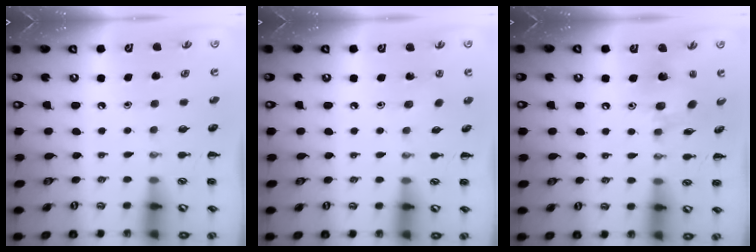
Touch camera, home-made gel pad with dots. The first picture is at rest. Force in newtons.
{"total": 2.4, "press": 2.3, "slide": 0.8}
{"total": 9.8, "press": 9.6, "slide": 1.7}